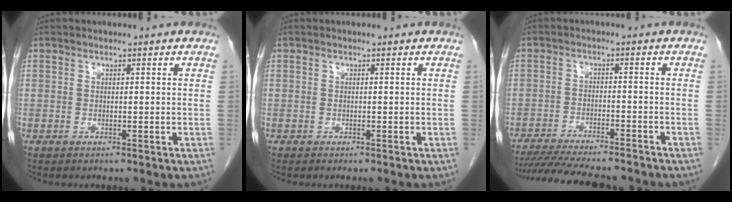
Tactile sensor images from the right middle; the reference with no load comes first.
{"total": 0.0}
{"total": 15.3, "force": [-13.7, 2.1, 6.5], "torque": [-0.118, -0.021, -0.199]}